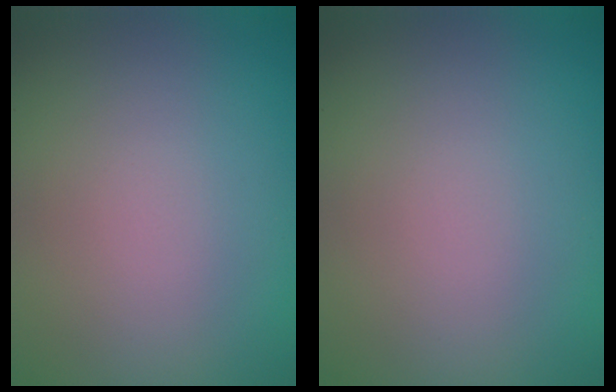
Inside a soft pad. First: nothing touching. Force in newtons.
{"total": 0.0}